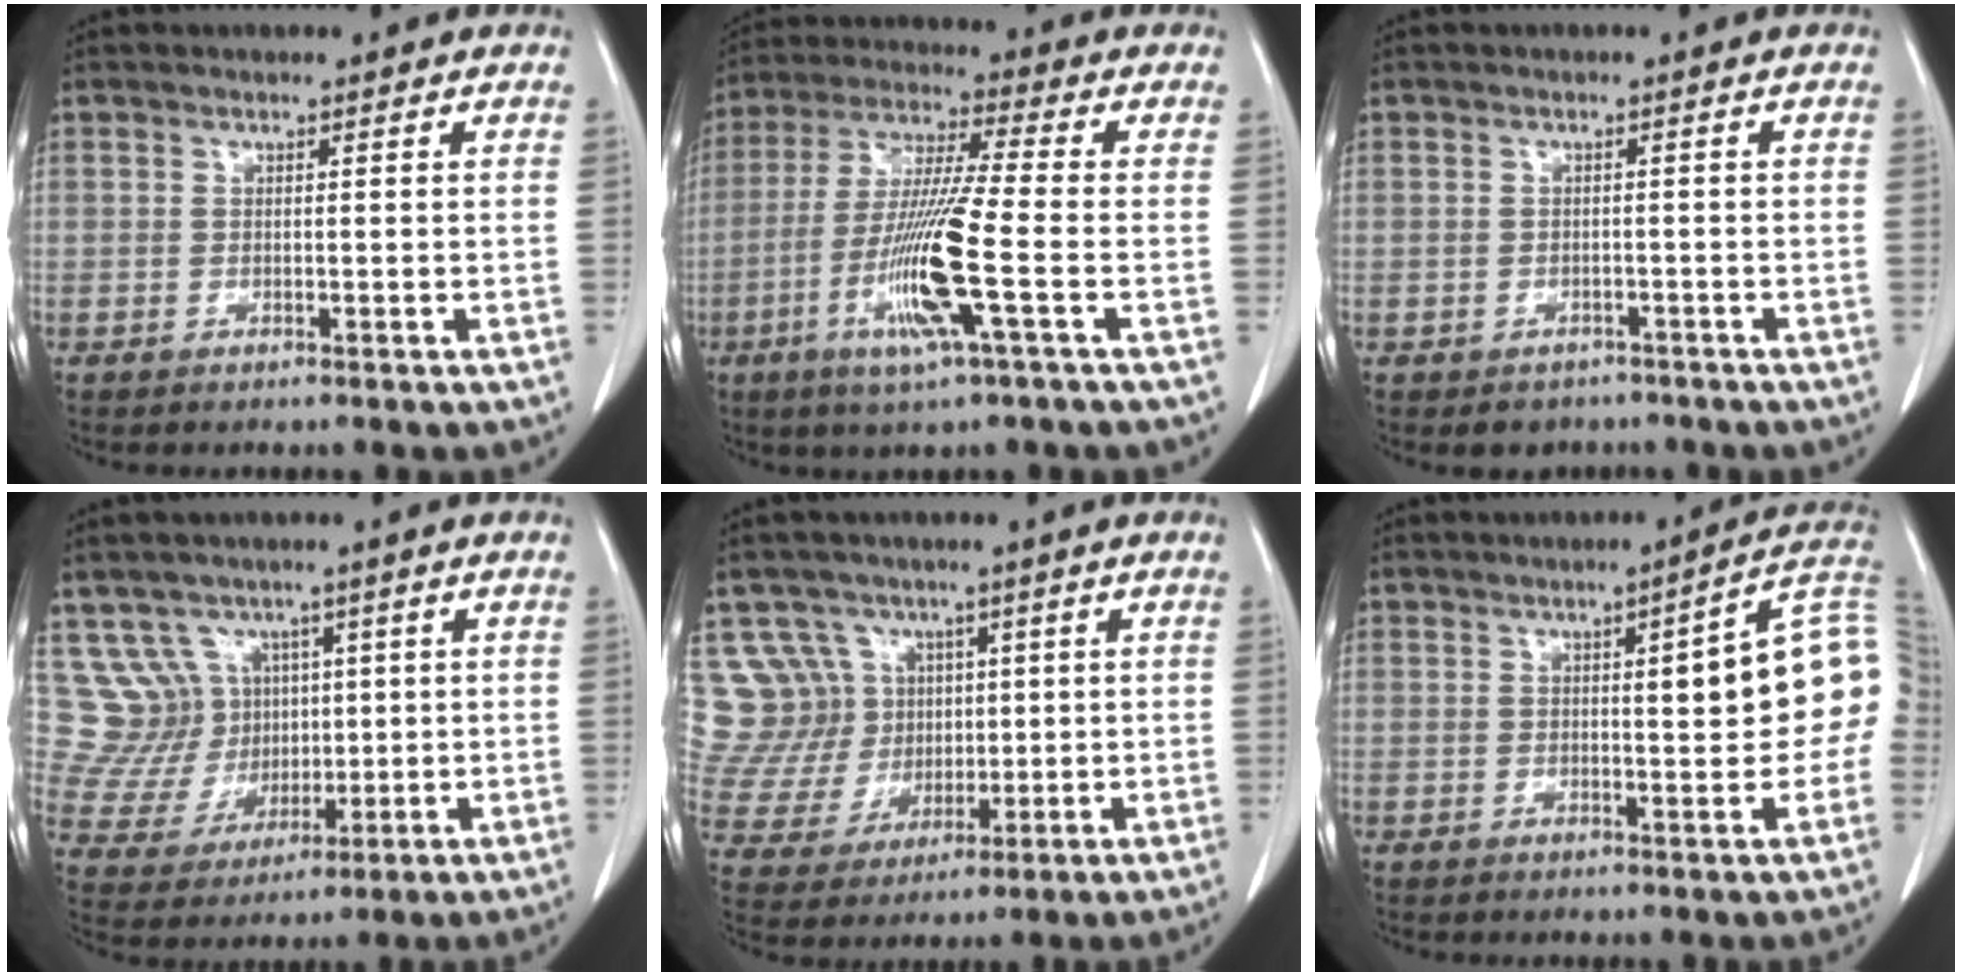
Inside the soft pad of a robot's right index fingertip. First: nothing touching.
{"total": 13.1, "force": [-4.0, -0.4, 12.5], "torque": [-0.257, -0.018, -0.082]}
{"total": 3.0, "force": [-2.2, 2.1, 0.1], "torque": [-0.003, 0.009, -0.030]}
{"total": 9.0, "force": [3.8, 8.0, 1.2], "torque": [-0.034, 0.041, 0.092]}
{"total": 11.6, "force": [4.6, 10.5, 1.5], "torque": [-0.057, 0.056, 0.113]}
{"total": 11.5, "force": [0.9, 1.8, 11.3], "torque": [-0.141, 0.027, 0.008]}